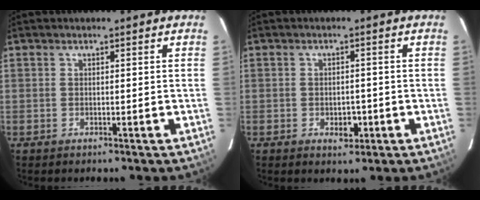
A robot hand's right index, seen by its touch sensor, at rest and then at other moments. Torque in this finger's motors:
{"motor_torque": [0.21, 0.18, 0.02, 0.01]}